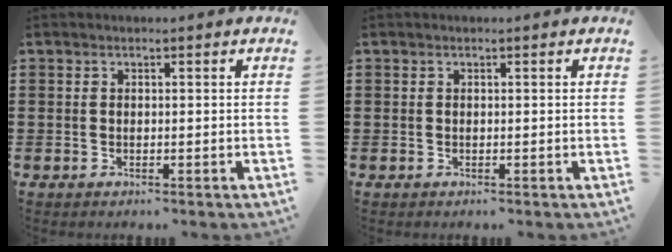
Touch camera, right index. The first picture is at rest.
{"total": 0.0}